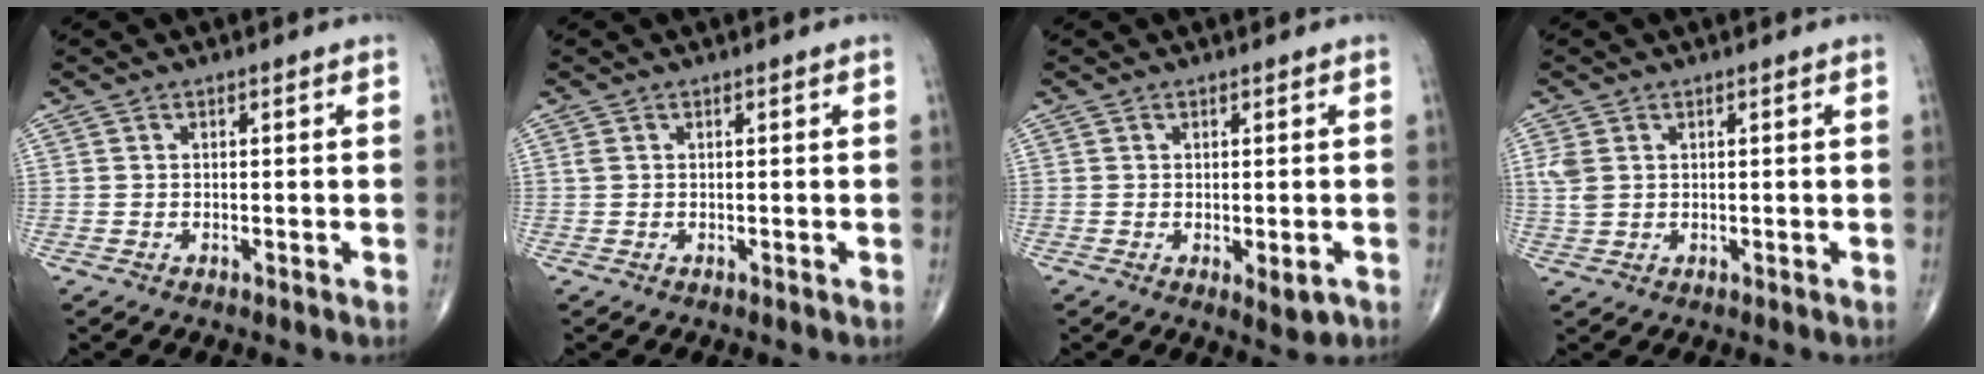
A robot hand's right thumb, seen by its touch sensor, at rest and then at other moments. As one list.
[{"total": 0.6, "force": [0.2, 0.4, 0.5], "torque": [-0.012, 0.007, 0.005]}, {"total": 3.2, "force": [-1.0, 1.2, 2.8], "torque": [-0.031, -0.007, -0.007]}, {"total": 3.4, "force": [0.8, 2.4, 2.3], "torque": [-0.065, 0.004, 0.020]}]